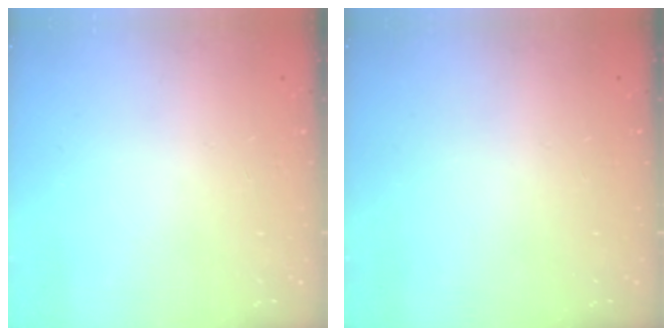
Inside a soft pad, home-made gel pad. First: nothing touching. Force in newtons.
{"total": 0.0}